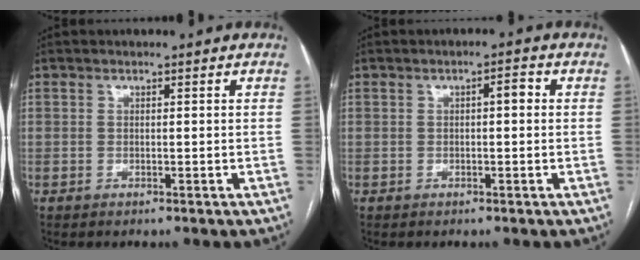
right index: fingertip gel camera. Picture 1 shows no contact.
{"total": 2.0, "force": [0.2, 0.6, 1.9], "torque": [-0.026, 0.007, 0.003]}